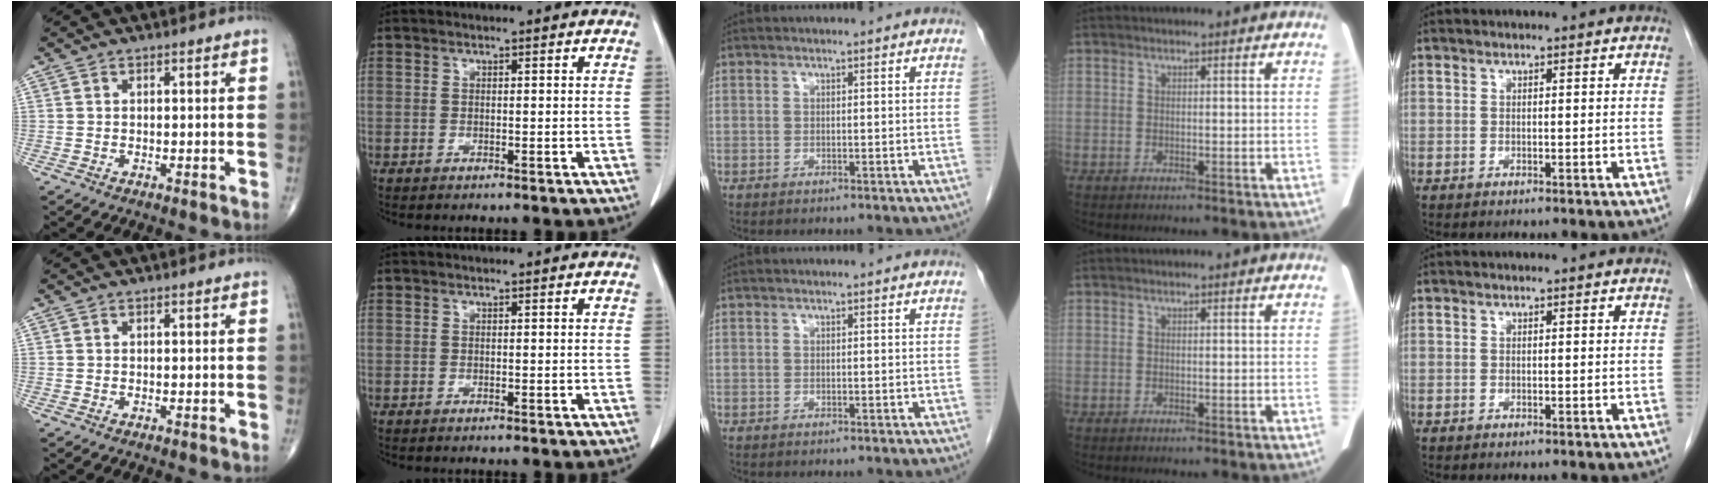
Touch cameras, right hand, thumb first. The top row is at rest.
{}